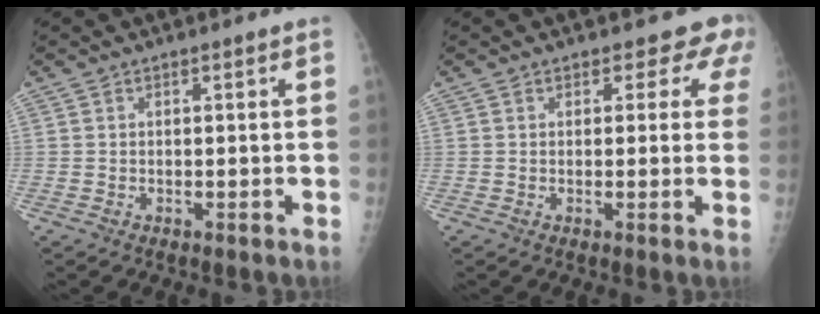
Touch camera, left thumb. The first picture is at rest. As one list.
[{"total": 4.5, "force": [3.6, 2.6, 0.9], "torque": [0.030, -0.015, 0.023]}]